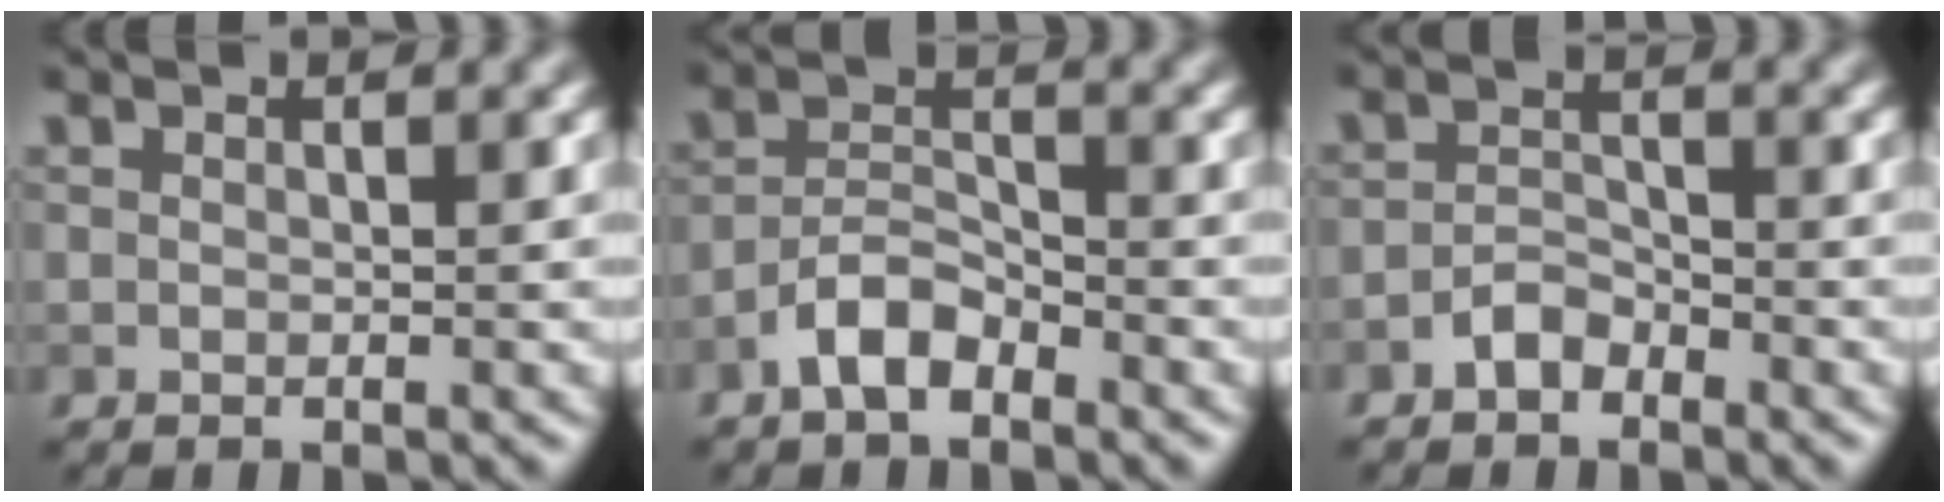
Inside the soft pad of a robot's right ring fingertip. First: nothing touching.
{"total": 3.3, "force": [-2.4, 1.4, 1.9], "torque": [-0.035, 0.012, -0.051]}
{"total": 1.9, "force": [-1.5, 0.9, 0.8], "torque": [-0.012, 0.008, -0.031]}